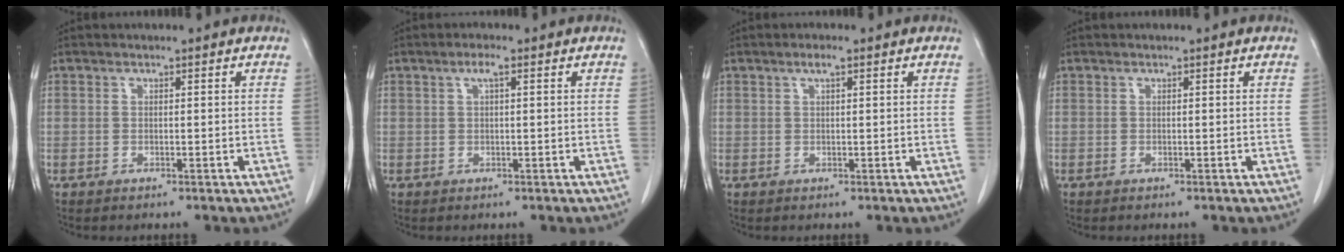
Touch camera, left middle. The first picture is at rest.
{"total": 1.7, "force": [0.7, 0.2, 1.5], "torque": [-0.030, 0.005, 0.011]}
{"total": 1.4, "force": [0.8, 0.2, 1.1], "torque": [-0.023, 0.003, 0.013]}
{"total": 0.0}